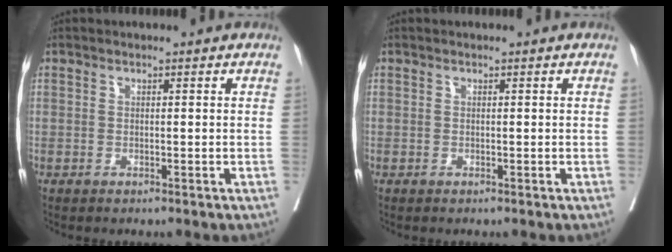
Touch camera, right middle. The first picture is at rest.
{"total": 0.0}